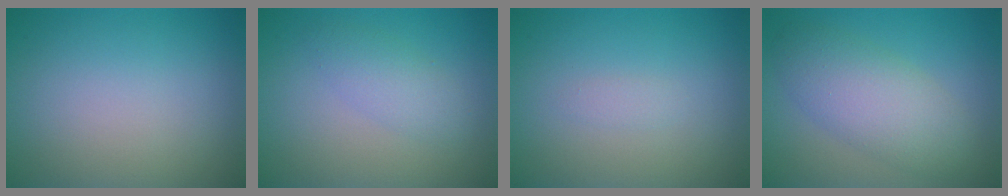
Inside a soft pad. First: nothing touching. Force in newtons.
{"total": 2.2, "press": 2.2, "slide": 0.1}
{"total": 0.7, "press": 0.7, "slide": 0.0}
{"total": 5.4, "press": 5.4, "slide": 0.1}